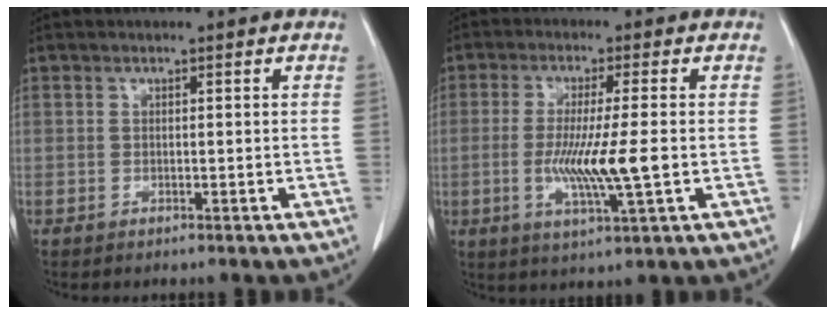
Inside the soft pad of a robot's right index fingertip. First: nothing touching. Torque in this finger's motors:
{"motor_torque": [0.88, 0.46, 0.31, 0.07]}